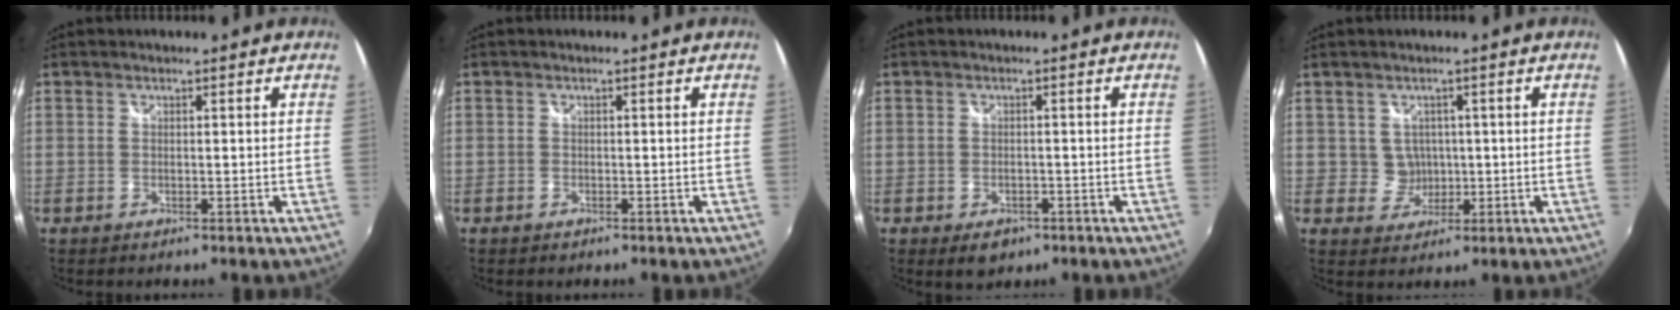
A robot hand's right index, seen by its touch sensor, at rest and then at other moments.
{"total": 0.7, "force": [-0.4, 0.5, 0.2], "torque": [-0.004, -0.001, -0.006]}
{"total": 3.6, "force": [-2.0, 2.3, 1.8], "torque": [-0.038, -0.010, -0.024]}
{"total": 3.1, "force": [0.4, 3.0, 0.2], "torque": [-0.004, 0.009, 0.012]}